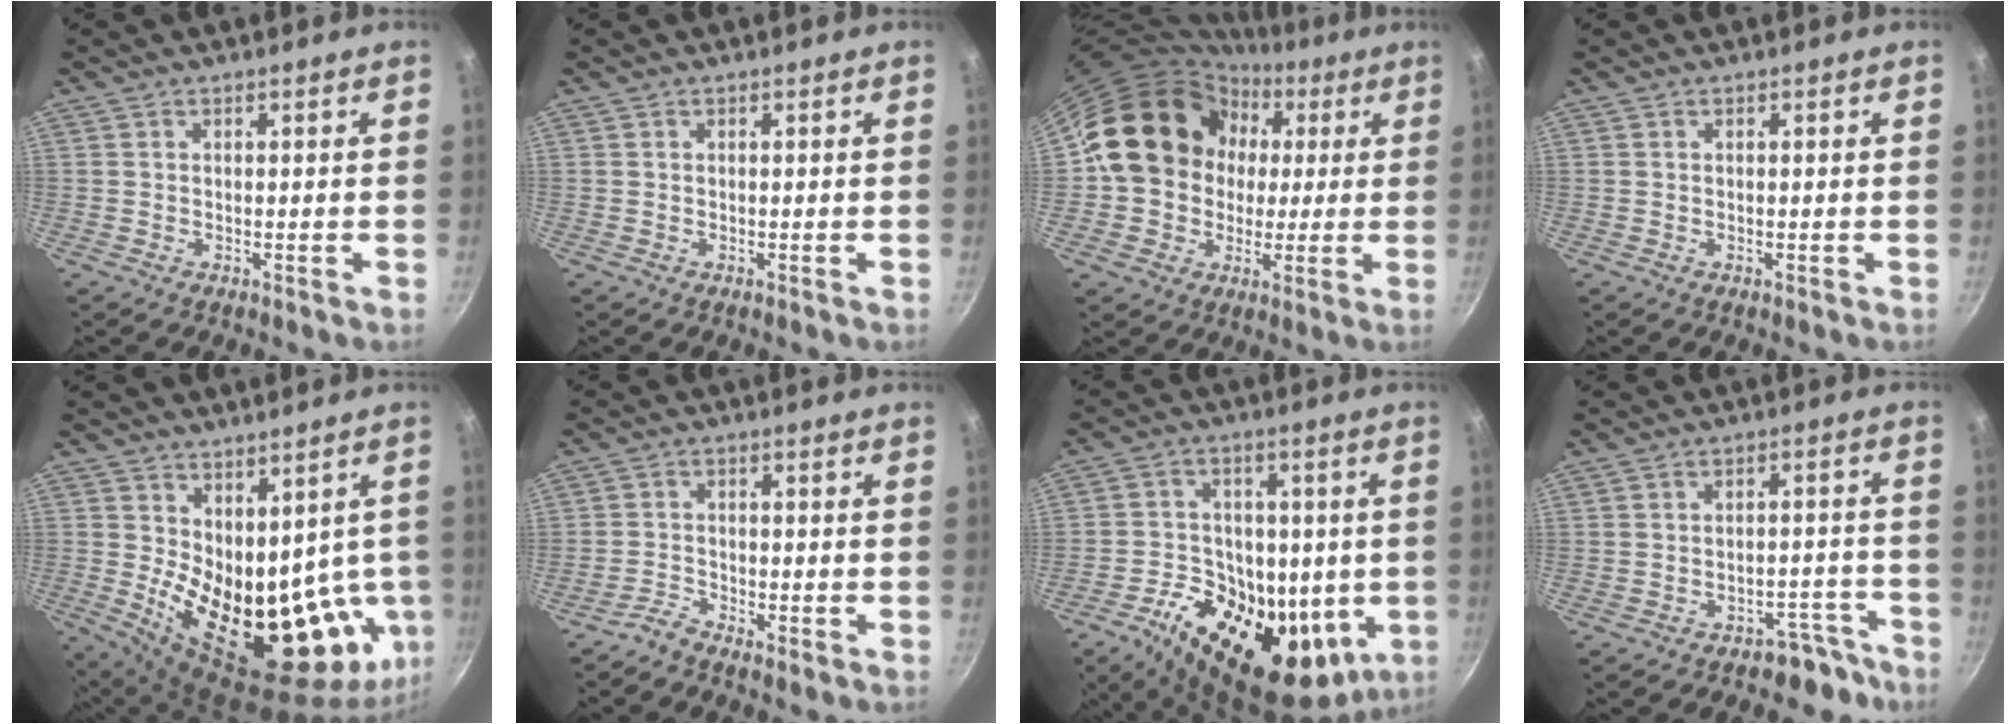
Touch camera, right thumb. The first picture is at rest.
{"total": 0.0}
{"total": 17.4, "force": [2.5, 15.0, 8.4], "torque": [-0.110, 0.035, 0.036]}
{"total": 0.0}
{"total": 22.1, "force": [0.9, 12.7, 18.1], "torque": [-0.214, -0.042, 0.051]}
{"total": 2.6, "force": [-2.4, 0.6, 0.8], "torque": [-0.021, 0.019, -0.053]}
{"total": 22.4, "force": [-5.4, 14.6, 16.2], "torque": [-0.239, 0.002, -0.076]}
{"total": 6.6, "force": [-5.2, 3.7, 1.5], "torque": [0.040, 0.075, -0.052]}